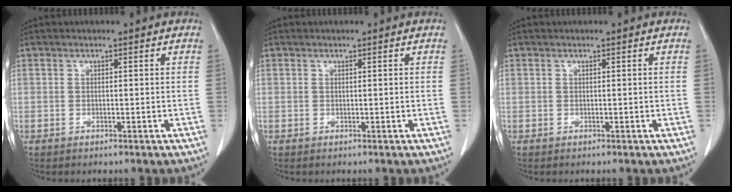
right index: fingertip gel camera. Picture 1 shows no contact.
{"total": 0.0}
{"total": 0.0}